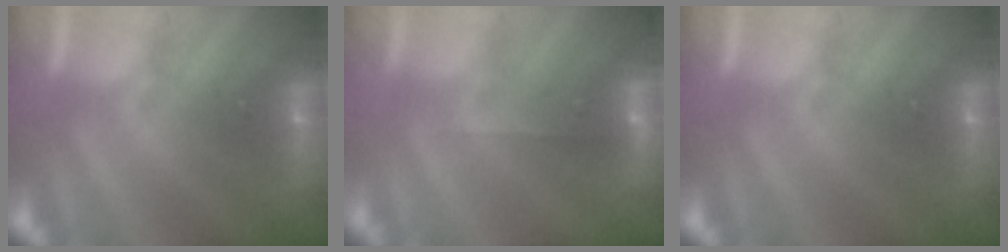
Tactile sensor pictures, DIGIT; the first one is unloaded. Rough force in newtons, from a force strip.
{"total": 1.8}
{"total": 0.0}